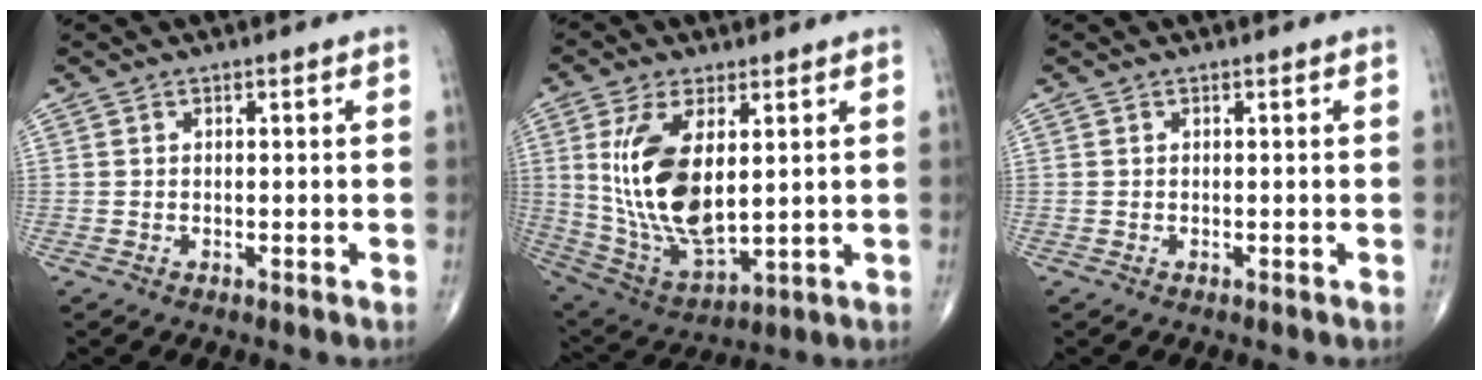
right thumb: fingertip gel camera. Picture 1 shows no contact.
{"total": 16.7, "force": [3.2, 8.0, 14.3], "torque": [-0.278, -0.022, 0.078]}
{"total": 0.0}